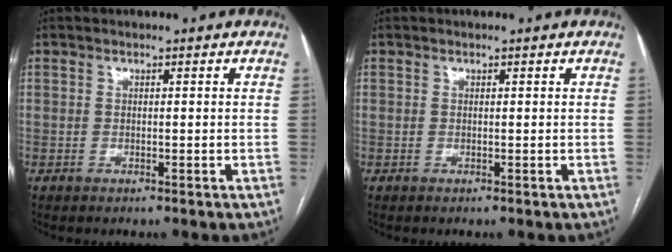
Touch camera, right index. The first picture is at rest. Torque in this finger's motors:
{"motor_torque": [0.03, 0.03, 0.04, 0.01]}